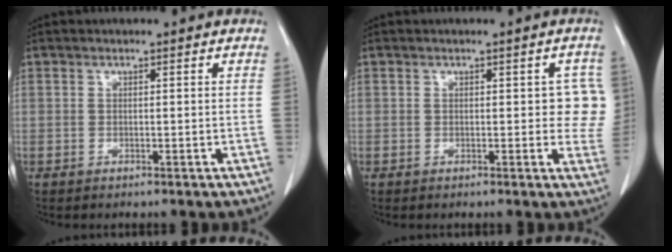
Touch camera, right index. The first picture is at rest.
{"total": 4.4, "force": [0.7, 2.5, 3.5], "torque": [-0.013, 0.010, 0.003]}